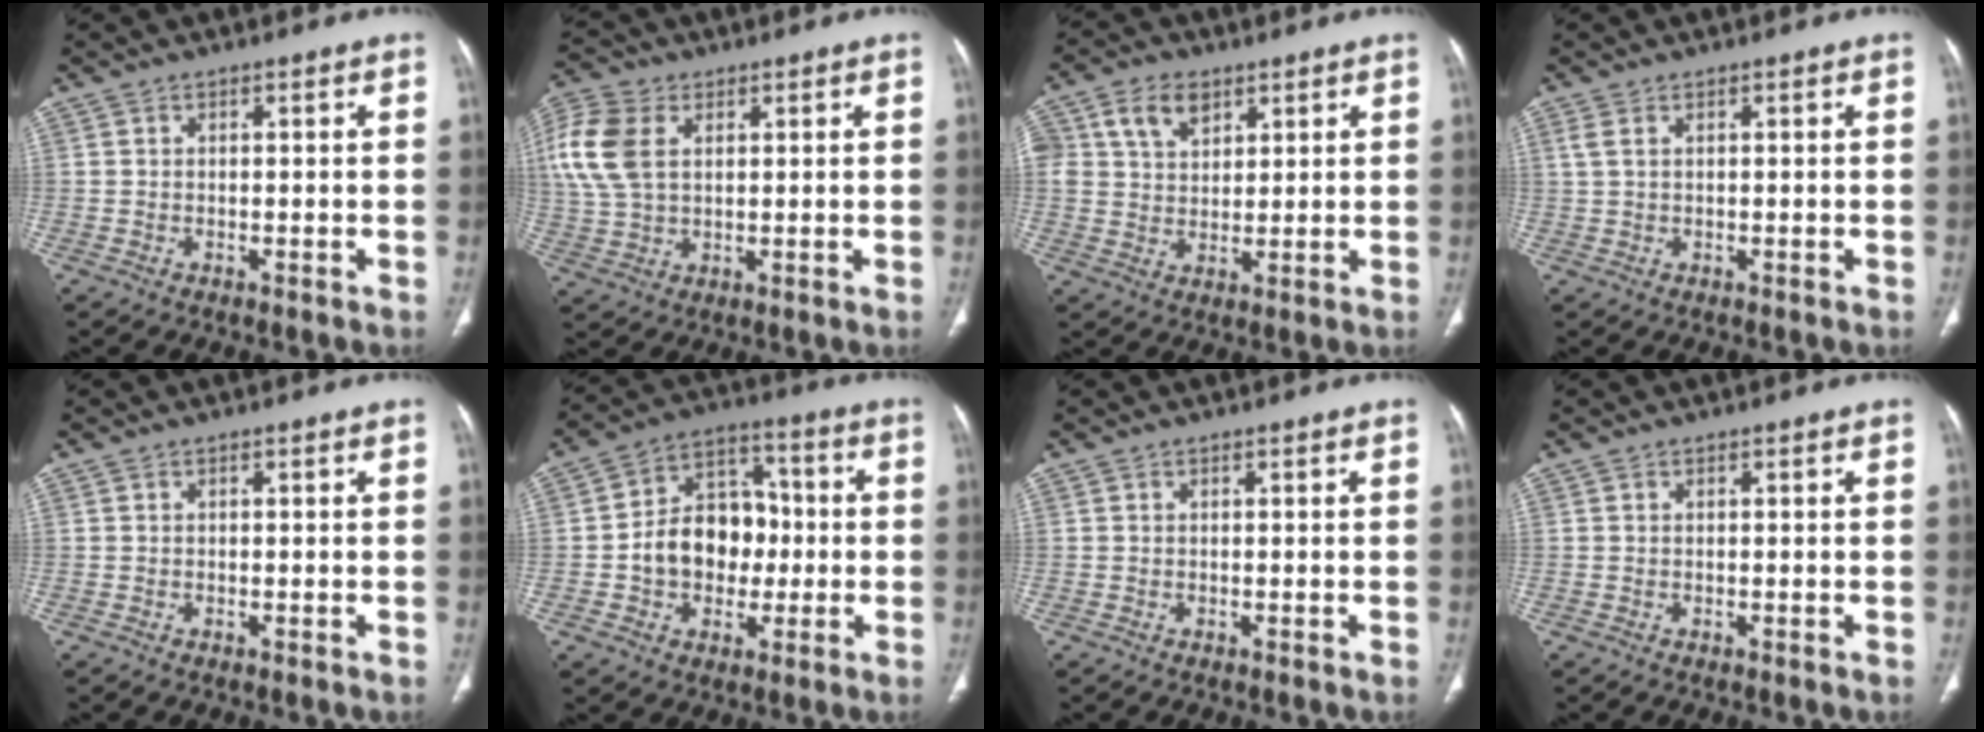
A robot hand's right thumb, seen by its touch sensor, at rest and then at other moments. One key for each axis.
{"total": 12.2, "fx": 3.2, "fy": 8.0, "fz": 8.6, "tx": -0.197, "ty": 0.006, "tz": 0.064}
{"total": 8.7, "fx": 4.3, "fy": 6.0, "fz": 4.6, "tx": -0.071, "ty": -0.007, "tz": 0.082}
{"total": 1.7, "fx": 0.7, "fy": 0.8, "fz": 1.3, "tx": -0.039, "ty": 0.012, "tz": 0.022}
{"total": 0.0}
{"total": 13.6, "fx": -1.4, "fy": 10.4, "fz": 8.7, "tx": -0.094, "ty": 0.037, "tz": -0.026}
{"total": 0.0}
{"total": 0.0}